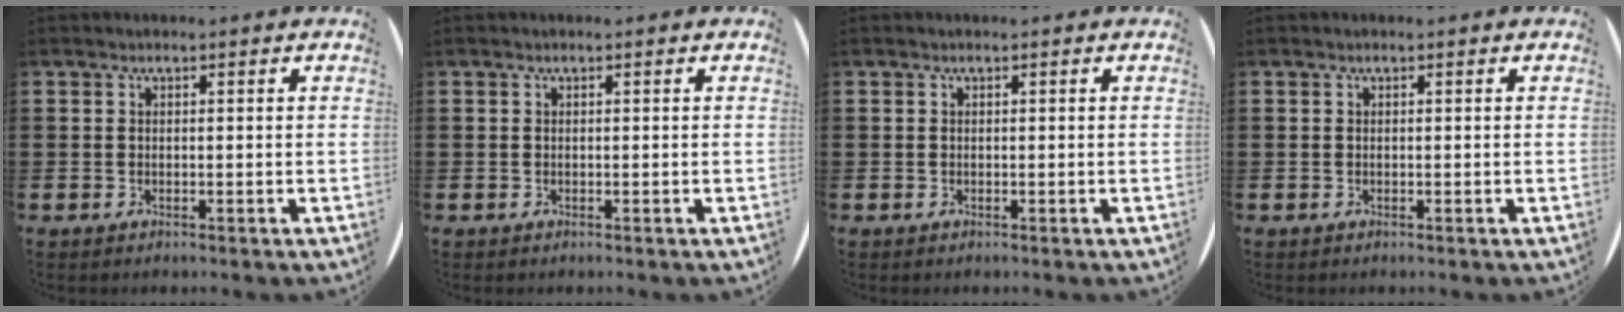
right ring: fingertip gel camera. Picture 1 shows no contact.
{"total": 0.0}
{"total": 0.0}
{"total": 0.0}